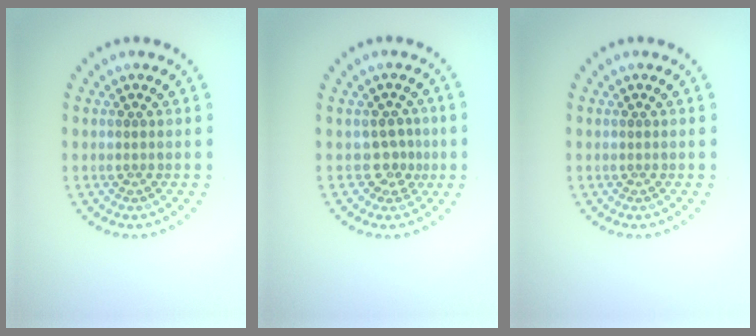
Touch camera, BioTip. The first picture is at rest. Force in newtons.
{"total": 2.2, "press": 1.4, "slide": 1.7}
{"total": 0.0}